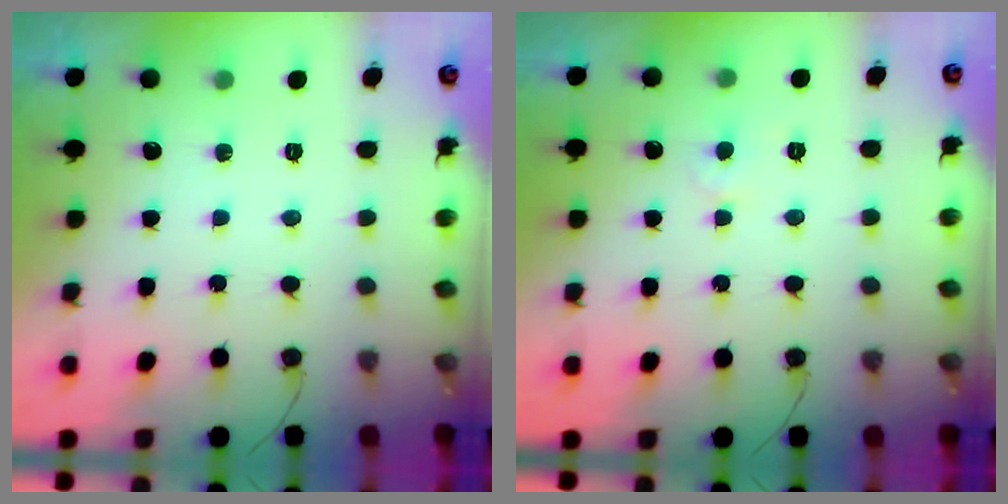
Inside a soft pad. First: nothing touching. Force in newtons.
{"total": 3.3, "press": 3.3, "slide": 0.4}